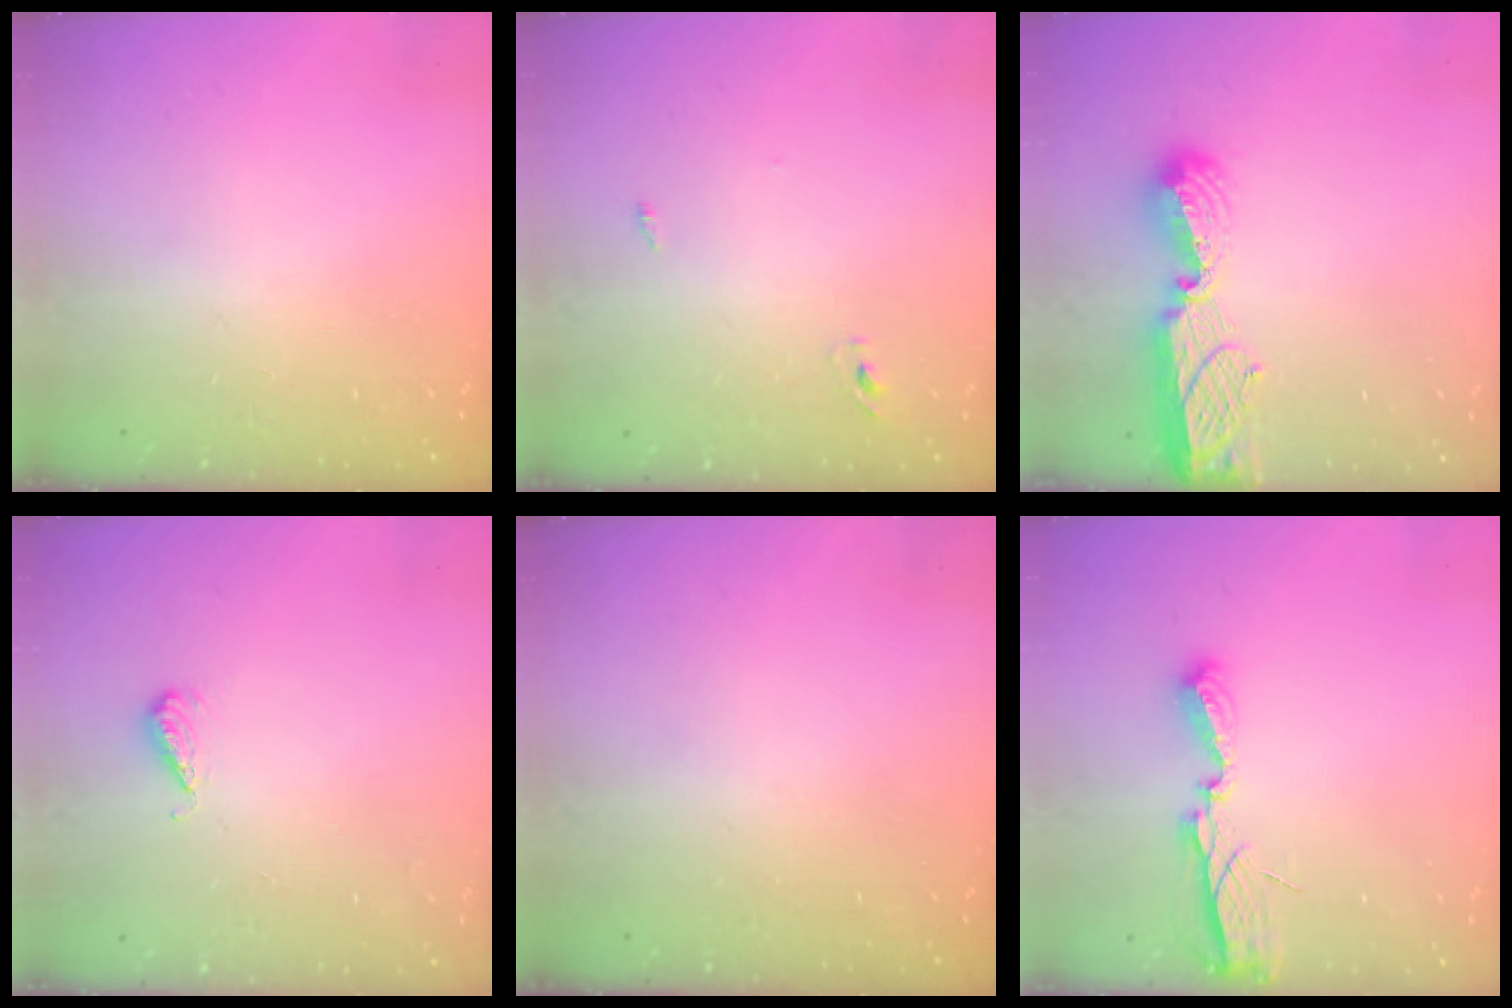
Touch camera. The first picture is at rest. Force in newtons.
{"total": 2.4, "press": 2.2, "slide": 1.0}
{"total": 10.7, "press": 10.7, "slide": 1.0}
{"total": 4.0, "press": 3.8, "slide": 1.2}
{"total": 0.0}
{"total": 6.2, "press": 6.2, "slide": 0.0}